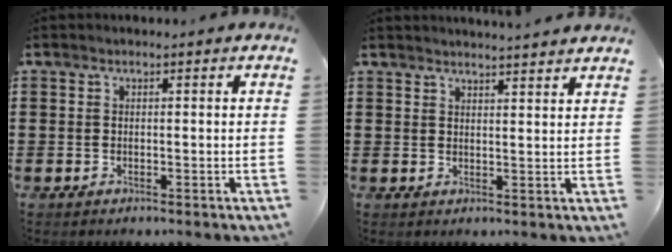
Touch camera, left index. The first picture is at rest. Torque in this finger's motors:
{"motor_torque": [-0.07, 0.07, 0.33, 0.09]}